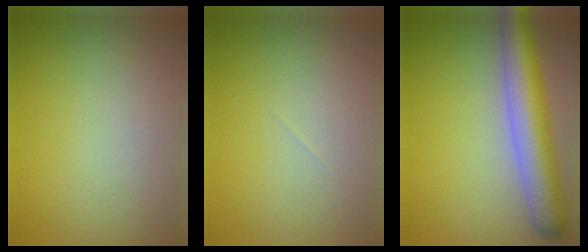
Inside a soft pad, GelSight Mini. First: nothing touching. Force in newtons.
{"total": 0.0}
{"total": 7.3, "press": 7.3, "slide": 0.2}